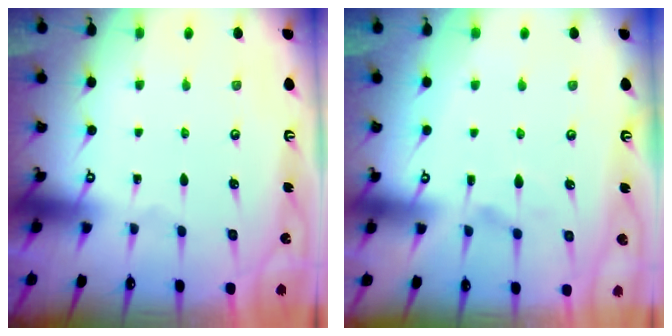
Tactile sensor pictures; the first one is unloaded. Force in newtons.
{"total": 5.1, "press": 4.9, "slide": 1.3}